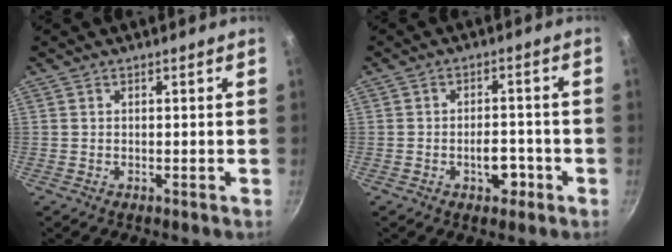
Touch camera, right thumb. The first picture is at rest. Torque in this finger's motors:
{"motor_torque": [0.88, 0.56, 0.34, -0.30, 0.07]}